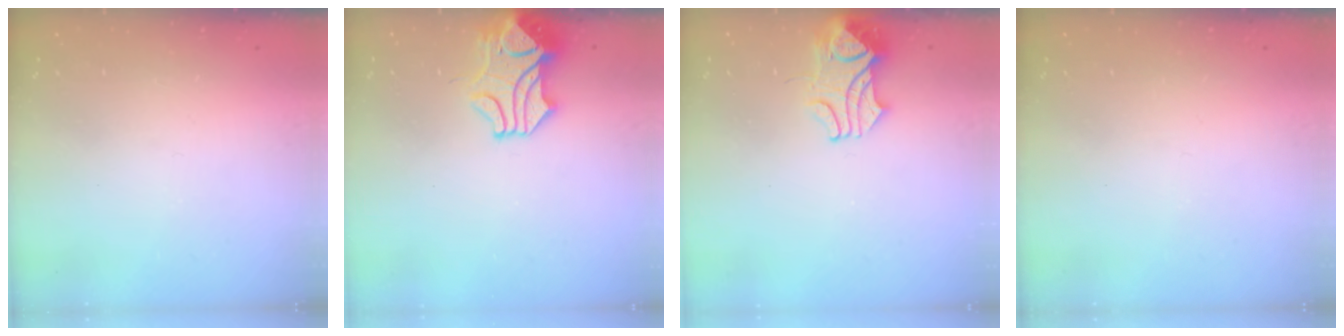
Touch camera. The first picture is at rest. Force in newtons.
{"total": 2.7, "press": 2.4, "slide": 1.1}
{"total": 3.7, "press": 3.6, "slide": 0.6}
{"total": 0.0}